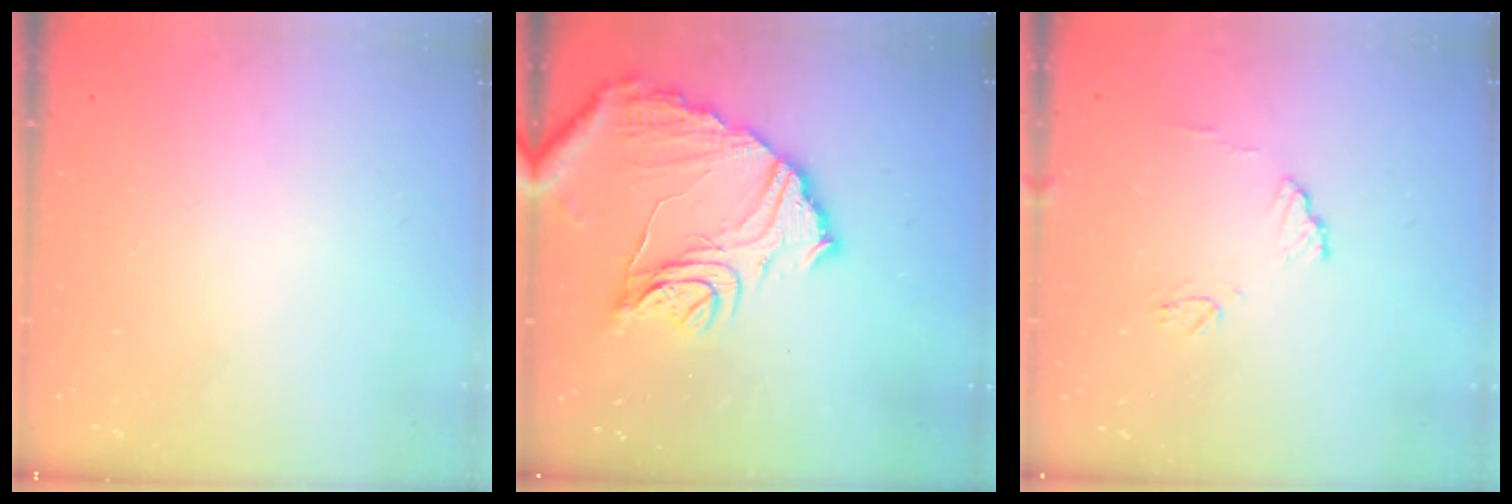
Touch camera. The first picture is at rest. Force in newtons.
{"total": 16.2, "press": 16.1, "slide": 1.8}
{"total": 8.7, "press": 8.7, "slide": 0.6}